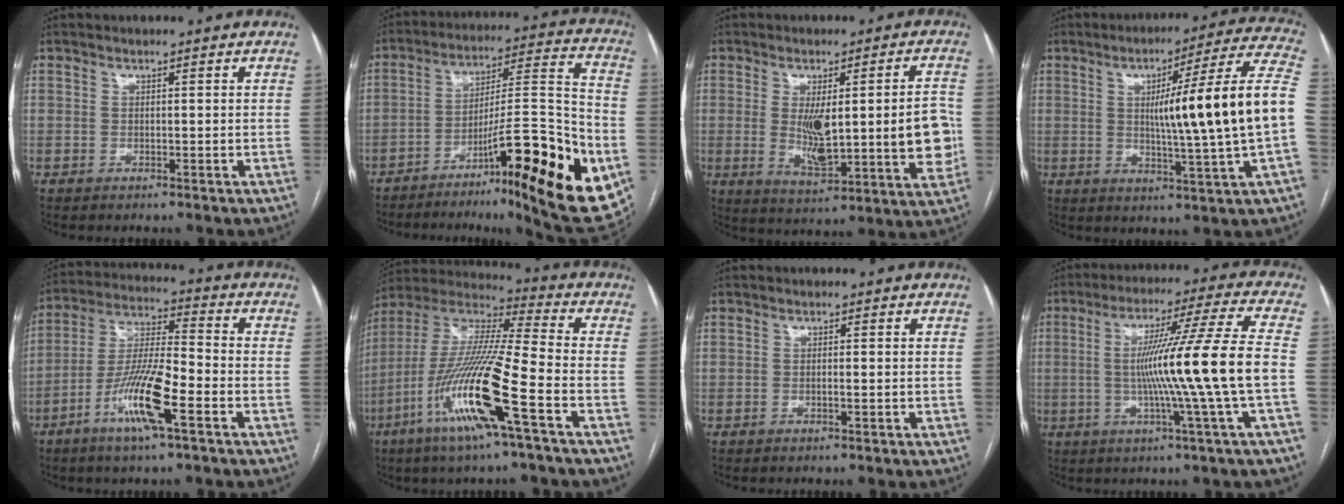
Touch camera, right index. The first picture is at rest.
{"total": 25.4, "force": [-11.0, 2.9, 22.7], "torque": [-0.271, 0.013, -0.161]}
{"total": 15.2, "force": [-0.2, 3.6, 14.8], "torque": [-0.211, 0.001, 0.009]}
{"total": 19.0, "force": [0.4, -1.5, 18.9], "torque": [-0.265, 0.008, -0.006]}
{"total": 12.4, "force": [-5.7, 1.3, 11.0], "torque": [-0.216, -0.007, -0.109]}
{"total": 18.8, "force": [-7.8, 0.4, 17.1], "torque": [-0.365, -0.025, -0.156]}
{"total": 0.6, "force": [-0.2, 0.0, 0.5], "torque": [-0.008, 0.001, -0.003]}
{"total": 15.3, "force": [-1.8, -2.9, 14.9], "torque": [-0.247, -0.004, -0.033]}